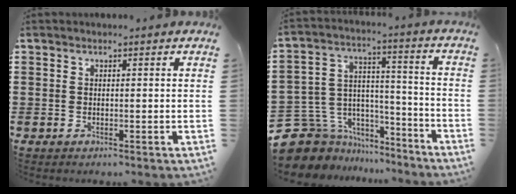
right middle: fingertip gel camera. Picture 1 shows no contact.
{"total": 8.8, "force": [-6.6, 5.9, 0.8], "torque": [-0.054, 0.000, -0.123]}